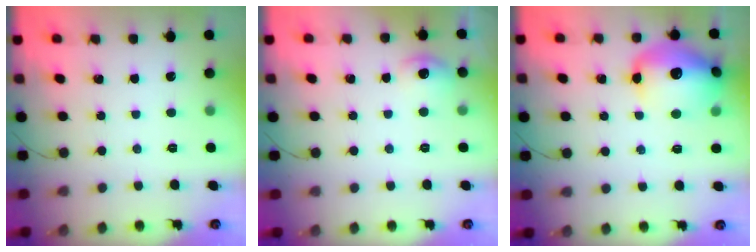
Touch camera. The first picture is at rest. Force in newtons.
{"total": 6.3, "press": 6.1, "slide": 1.7}
{"total": 16.2, "press": 16.0, "slide": 2.4}